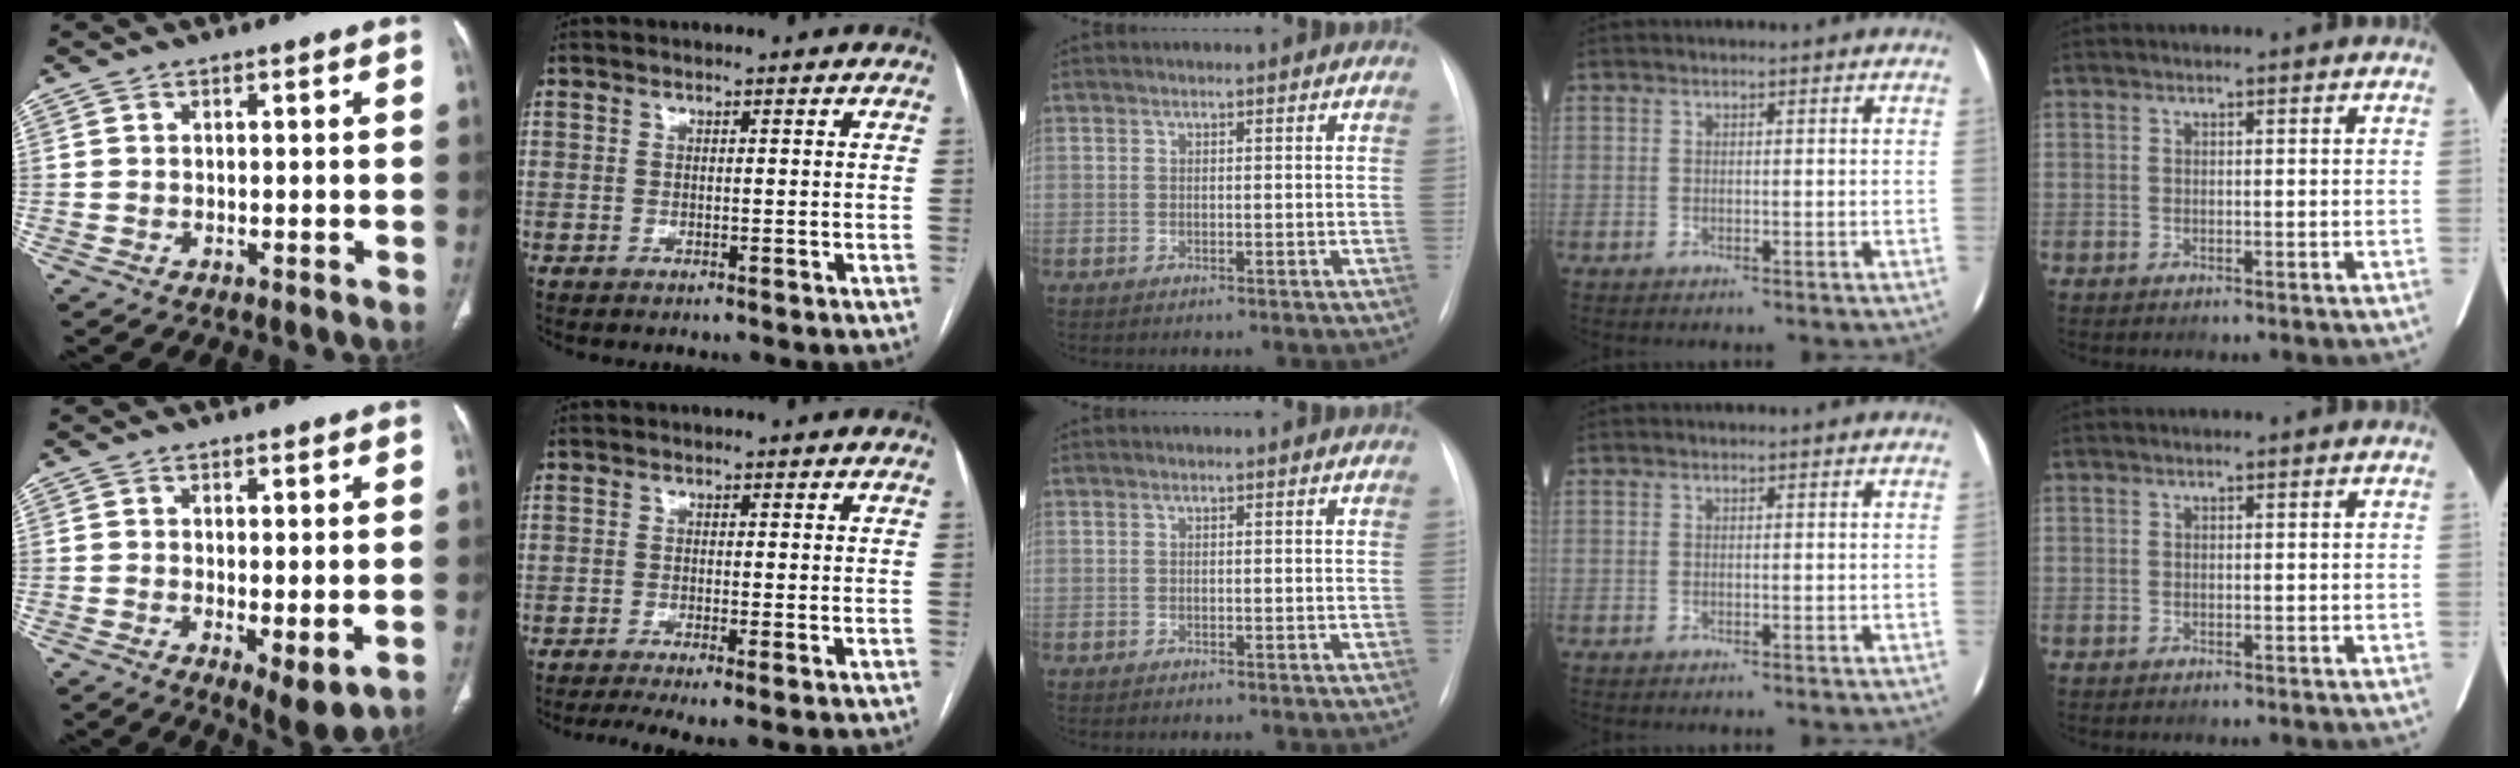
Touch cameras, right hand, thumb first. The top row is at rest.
{"thumb": {"total": 5.7, "force": [-1.1, 2.0, 5.2], "torque": [-0.085, -0.022, -0.011]}, "index": {"total": 5.0, "force": [-3.3, 0.3, 3.7], "torque": [-0.064, -0.009, -0.056]}}